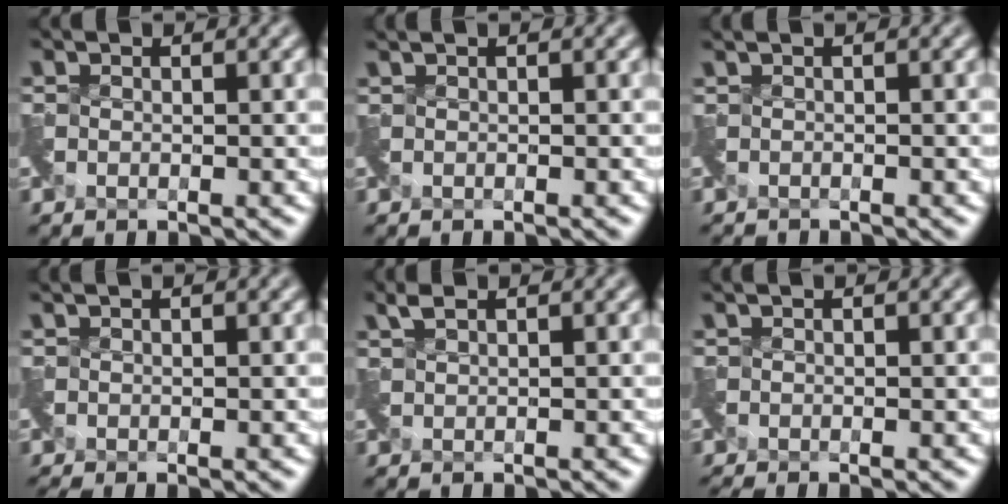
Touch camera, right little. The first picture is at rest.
{"total": 0.6, "force": [0.2, 0.0, 0.6], "torque": [-0.012, -0.002, 0.001]}
{"total": 0.9, "force": [-0.8, 0.0, 0.5], "torque": [-0.011, -0.012, -0.017]}
{"total": 1.8, "force": [0.5, 0.4, 1.7], "torque": [-0.037, 0.005, 0.010]}
{"total": 1.2, "force": [1.2, -0.2, 0.2], "torque": [-0.006, 0.003, 0.027]}
{"total": 1.5, "force": [0.2, 0.2, 1.4], "torque": [-0.029, 0.001, 0.001]}